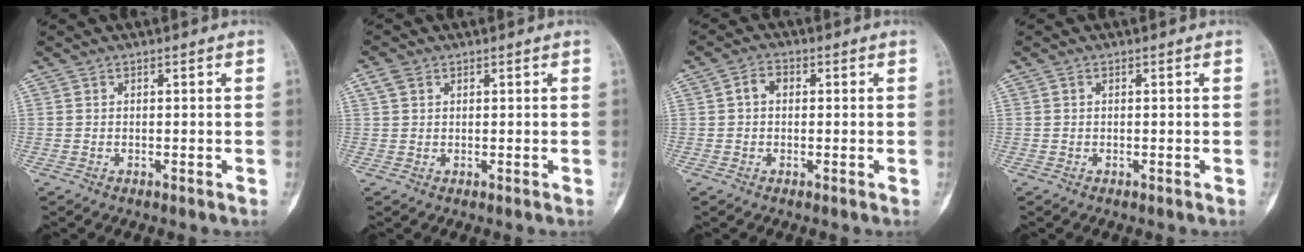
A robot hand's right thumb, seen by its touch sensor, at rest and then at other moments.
{"total": 2.3, "force": [1.1, 1.6, 1.2], "torque": [-0.025, 0.007, 0.023]}
{"total": 2.8, "force": [0.2, 2.1, 1.9], "torque": [-0.028, 0.013, 0.000]}
{"total": 0.0}